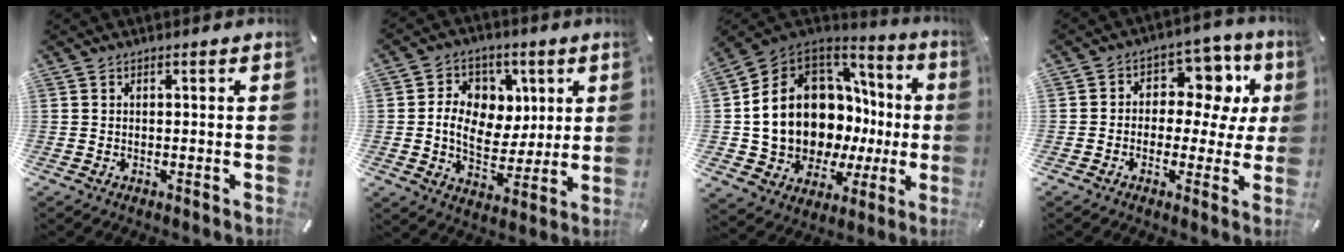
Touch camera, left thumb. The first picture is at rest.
{"total": 11.0, "force": [1.3, 9.4, 5.5], "torque": [-0.093, 0.009, 0.034]}
{"total": 18.1, "force": [1.8, 14.1, 11.3], "torque": [-0.215, -0.050, 0.066]}
{"total": 10.4, "force": [2.0, 7.9, 6.5], "torque": [-0.086, -0.011, 0.035]}